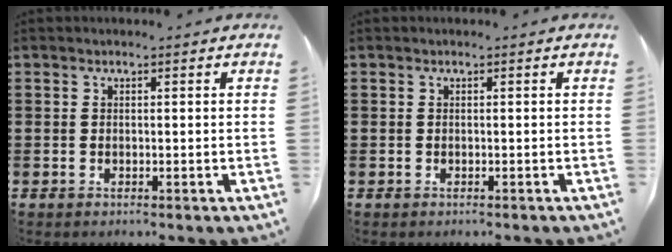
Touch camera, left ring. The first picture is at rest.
{"total": 0.0}